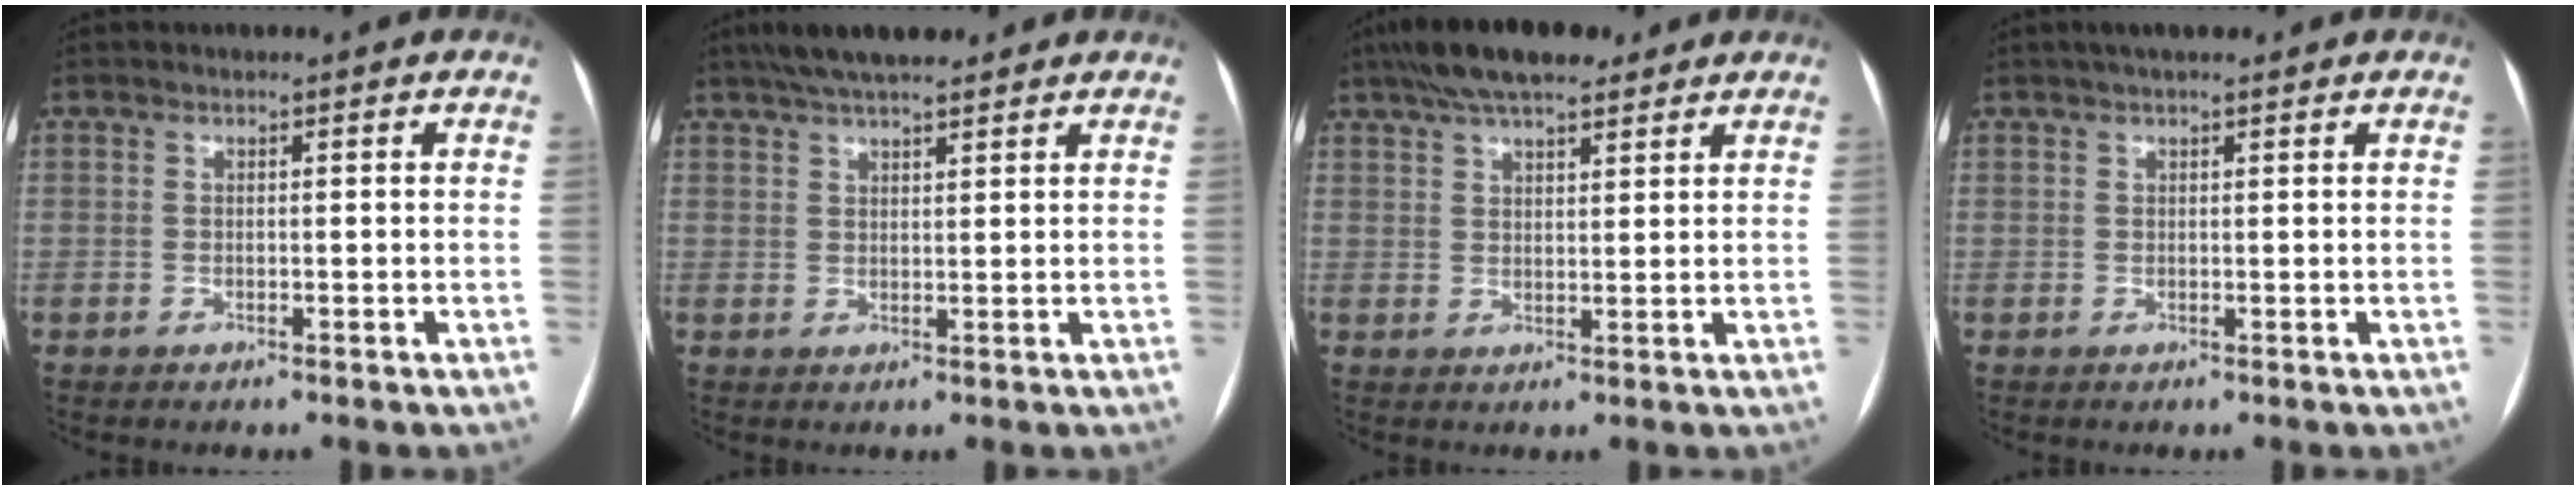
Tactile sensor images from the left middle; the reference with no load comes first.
{"total": 9.3, "force": [7.5, 1.8, 5.1], "torque": [-0.079, 0.031, 0.121]}
{"total": 11.3, "force": [8.8, 3.2, 6.4], "torque": [-0.113, 0.038, 0.146]}
{"total": 4.5, "force": [3.5, 0.8, 2.8], "torque": [-0.043, 0.027, 0.055]}